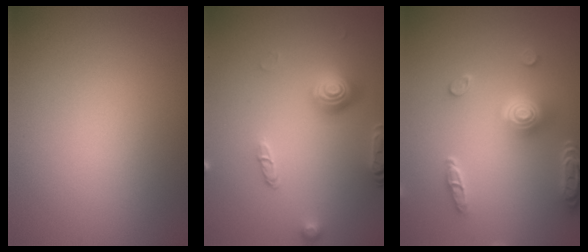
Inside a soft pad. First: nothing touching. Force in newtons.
{"total": 3.7, "press": 2.7, "slide": 2.5}
{"total": 4.9, "press": 4.1, "slide": 2.8}